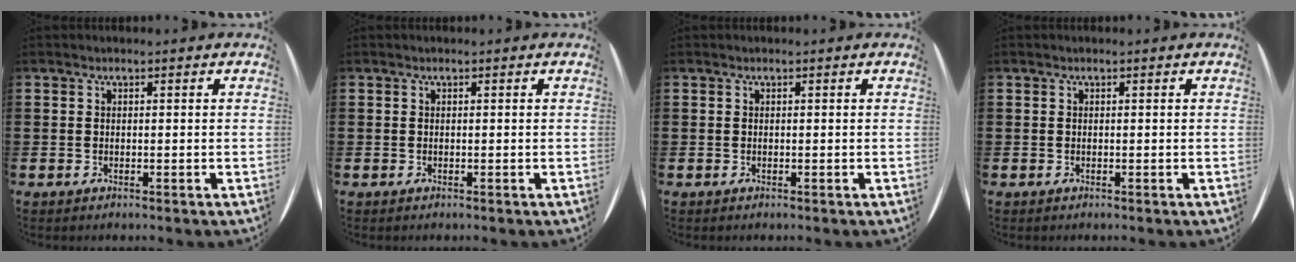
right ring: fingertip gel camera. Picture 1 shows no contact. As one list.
[{"total": 0.0}, {"total": 0.0}, {"total": 0.0}]